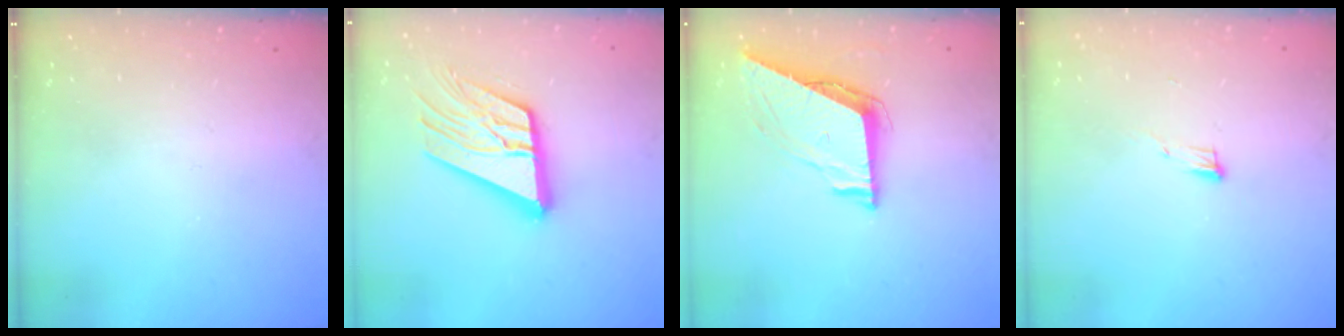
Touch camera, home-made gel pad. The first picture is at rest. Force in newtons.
{"total": 17.6, "press": 17.5, "slide": 2.2}
{"total": 7.5, "press": 7.5, "slide": 0.5}
{"total": 5.1, "press": 4.9, "slide": 1.1}